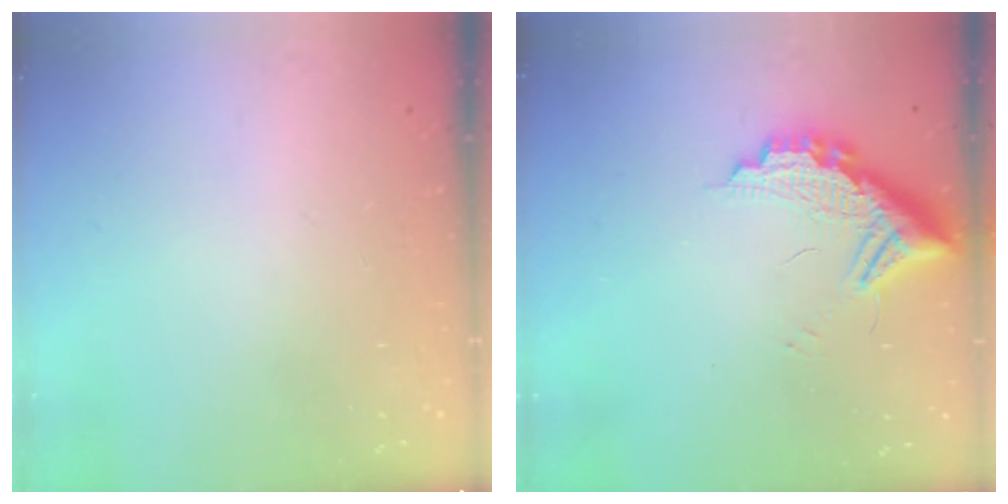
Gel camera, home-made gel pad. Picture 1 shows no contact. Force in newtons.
{"total": 11.1, "press": 11.1, "slide": 0.6}